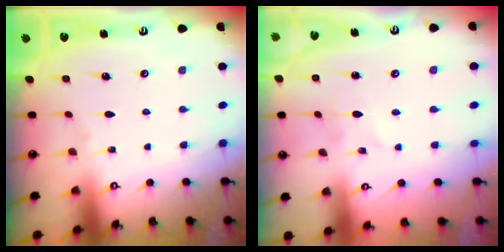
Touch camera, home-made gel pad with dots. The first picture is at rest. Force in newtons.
{"total": 1.9, "press": 1.9, "slide": 0.2}